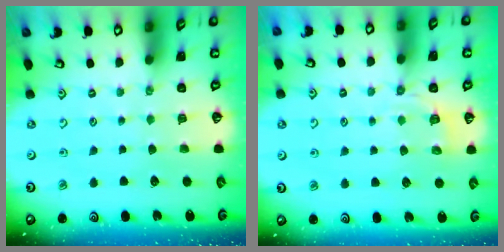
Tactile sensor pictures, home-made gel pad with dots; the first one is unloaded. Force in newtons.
{"total": 4.2, "press": 3.5, "slide": 2.3}